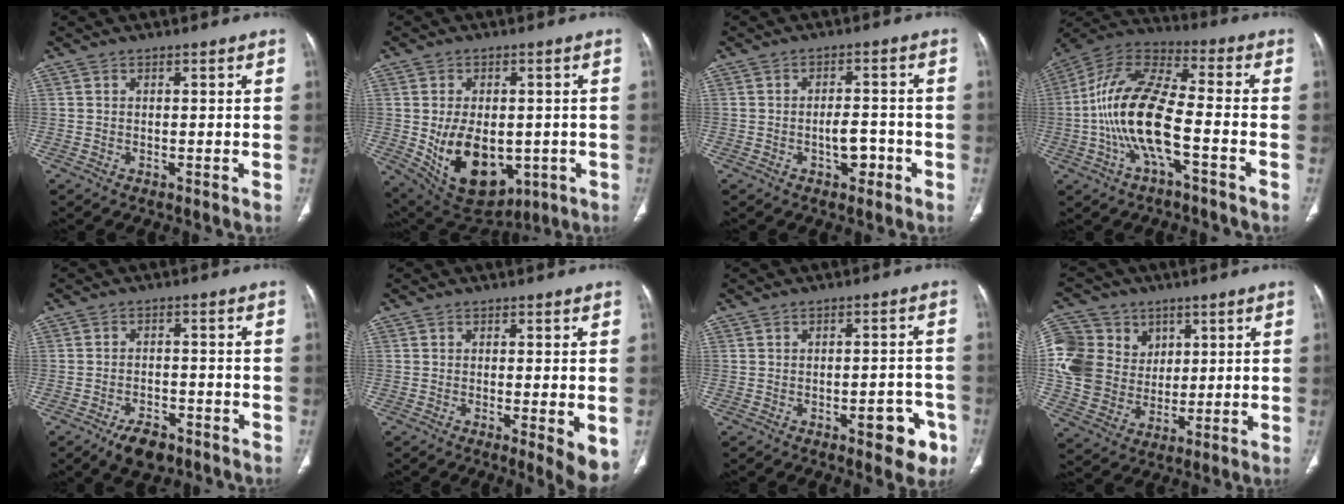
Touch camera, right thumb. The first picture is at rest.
{"total": 15.7, "force": [-2.8, 10.3, 11.5], "torque": [-0.158, -0.004, -0.011]}
{"total": 4.3, "force": [-1.7, 2.5, 3.0], "torque": [-0.032, 0.021, -0.023]}
{"total": 16.3, "force": [-4.0, 6.0, 14.7], "torque": [-0.298, 0.046, -0.079]}
{"total": 6.0, "force": [-4.1, 3.1, 3.2], "torque": [-0.044, 0.018, -0.063]}
{"total": 6.3, "force": [-1.5, 1.4, 5.9], "torque": [-0.081, -0.018, -0.023]}
{"total": 7.5, "force": [-3.6, 3.3, 5.7], "torque": [-0.042, 0.023, -0.040]}
{"total": 16.4, "force": [3.8, 14.1, 7.4], "torque": [-0.136, 0.012, 0.079]}